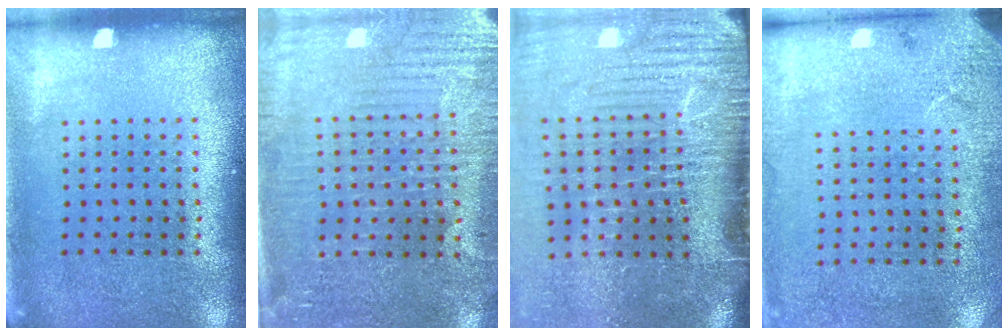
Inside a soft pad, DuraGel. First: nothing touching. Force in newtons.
{"total": 3.6, "press": 3.4, "slide": 1.2}
{"total": 5.1, "press": 4.2, "slide": 2.9}
{"total": 2.7, "press": 2.2, "slide": 1.5}